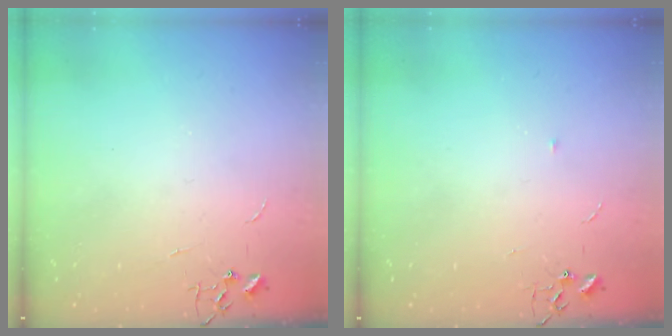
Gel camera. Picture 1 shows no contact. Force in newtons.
{"total": 3.0, "press": 3.0, "slide": 0.7}